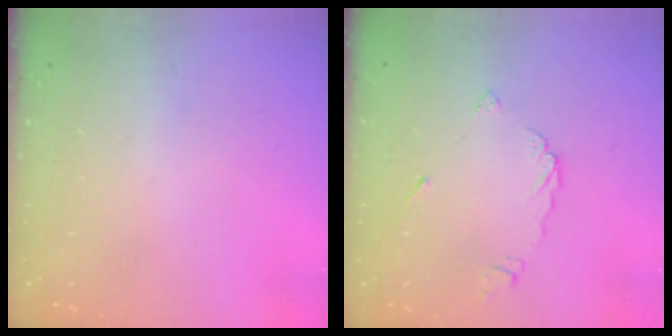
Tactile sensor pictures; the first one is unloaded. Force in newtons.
{"total": 5.8, "press": 5.8, "slide": 0.3}